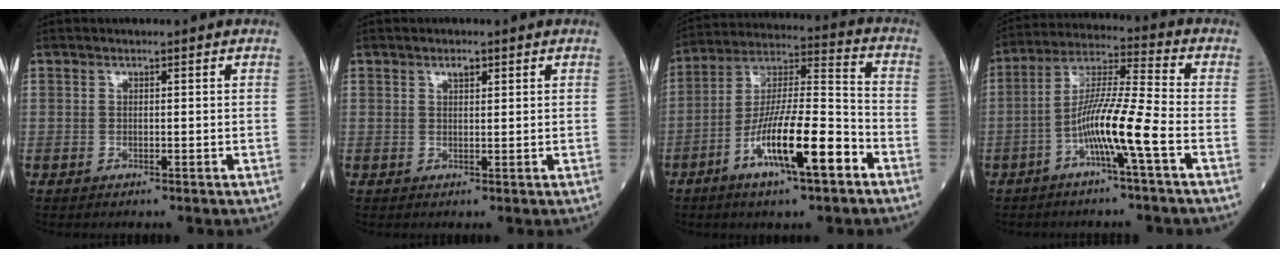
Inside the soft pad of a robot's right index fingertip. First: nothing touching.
{"total": 1.5, "force": [1.0, 0.6, 1.0], "torque": [-0.016, -0.001, 0.016]}
{"total": 15.2, "force": [-7.0, 2.2, 13.3], "torque": [-0.245, -0.004, -0.124]}
{"total": 10.3, "force": [-4.0, -0.6, 9.5], "torque": [-0.186, 0.010, -0.078]}